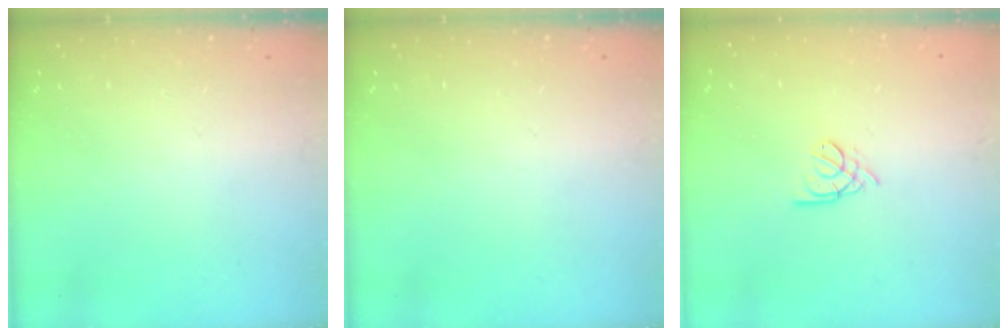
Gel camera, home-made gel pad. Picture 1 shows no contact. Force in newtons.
{"total": 0.0}
{"total": 2.8, "press": 2.7, "slide": 0.5}